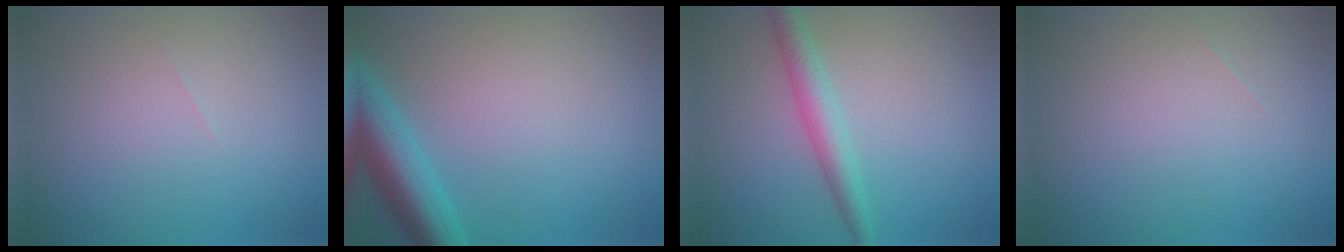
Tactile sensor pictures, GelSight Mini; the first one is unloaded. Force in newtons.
{"total": 5.3, "press": 5.3, "slide": 0.3}
{"total": 3.0, "press": 3.0, "slide": 0.0}
{"total": 0.0}